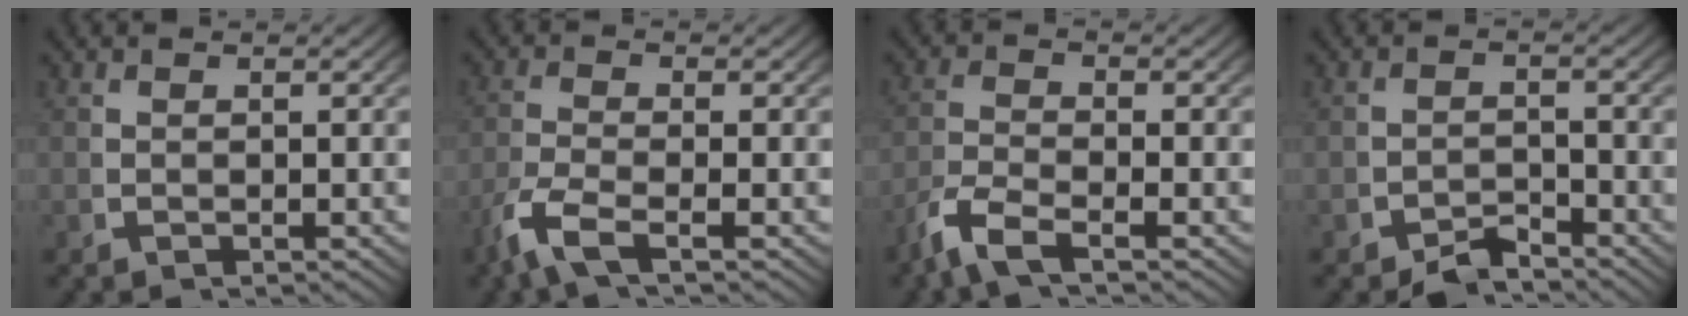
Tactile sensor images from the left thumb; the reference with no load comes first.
{"total": 4.1, "force": [-2.1, 1.4, 3.3], "torque": [-0.087, -0.014, -0.034]}
{"total": 4.2, "force": [-2.5, 1.6, 2.9], "torque": [-0.073, -0.012, -0.045]}
{"total": 2.9, "force": [-2.6, 0.8, 0.8], "torque": [0.000, -0.011, -0.047]}